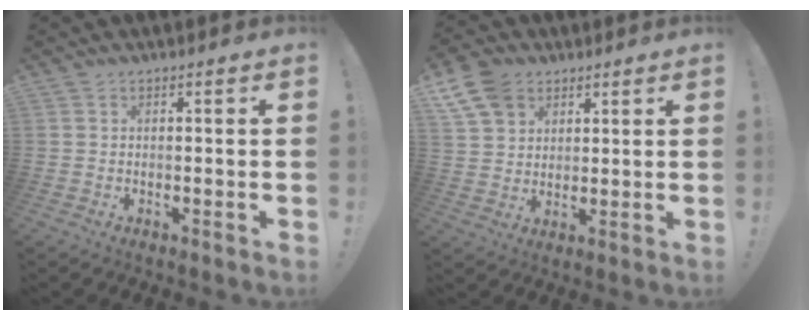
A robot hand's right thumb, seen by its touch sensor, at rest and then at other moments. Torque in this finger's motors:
{"motor_torque": [-0.01, 0.02, 0.71, 0.64, 0.01]}